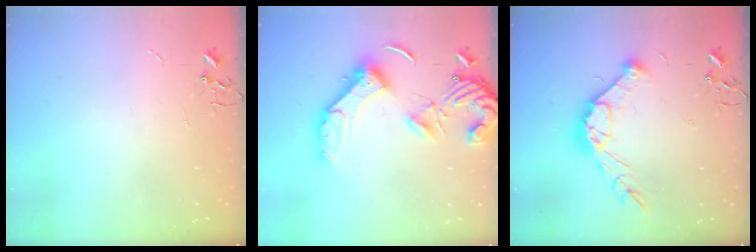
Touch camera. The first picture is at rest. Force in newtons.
{"total": 18.0, "press": 17.9, "slide": 2.0}
{"total": 15.2, "press": 15.1, "slide": 1.2}